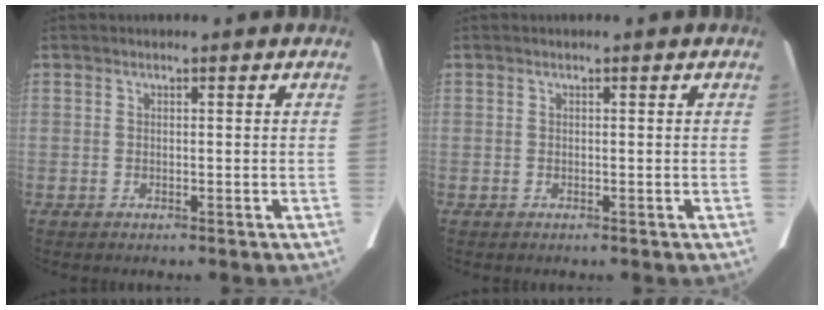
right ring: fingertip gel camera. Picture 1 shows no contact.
{"total": 0.0}